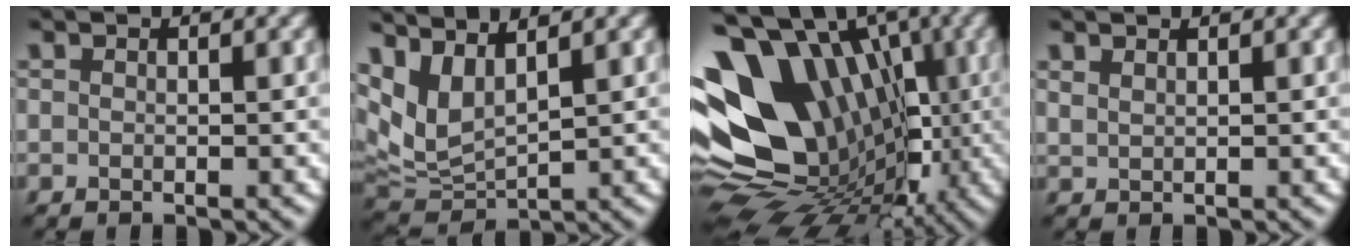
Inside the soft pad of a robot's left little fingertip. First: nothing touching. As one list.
[{"total": 5.9, "force": [3.2, 2.6, 4.3], "torque": [-0.108, -0.002, 0.070]}, {"total": 15.4, "force": [1.0, 11.8, 9.9], "torque": [-0.190, 0.007, 0.014]}, {"total": 1.0, "force": [0.9, 0.1, 0.4], "torque": [-0.010, -0.001, 0.017]}]